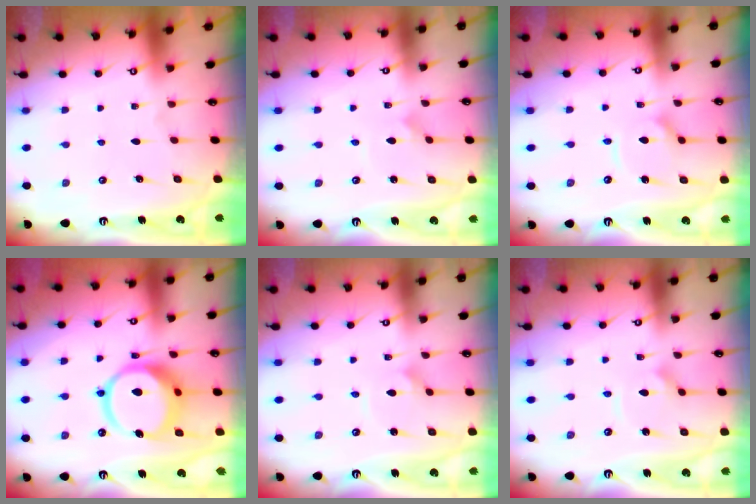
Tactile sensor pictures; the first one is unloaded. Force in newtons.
{"total": 2.5, "press": 2.5, "slide": 0.2}
{"total": 7.0, "press": 7.0, "slide": 0.7}
{"total": 15.0, "press": 14.9, "slide": 1.8}
{"total": 2.2, "press": 2.2, "slide": 0.1}
{"total": 2.8, "press": 2.8, "slide": 0.4}